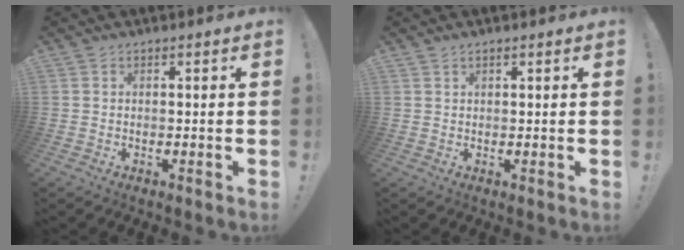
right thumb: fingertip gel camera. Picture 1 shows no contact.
{"total": 0.9, "force": [0.7, 0.4, 0.4], "torque": [-0.012, 0.002, 0.014]}